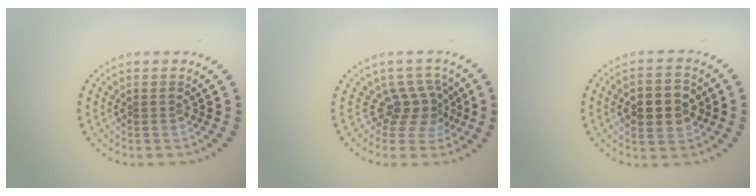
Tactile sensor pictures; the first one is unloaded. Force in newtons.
{"total": 2.9, "press": 1.9, "slide": 2.2}
{"total": 5.0, "press": 5.0, "slide": 0.3}